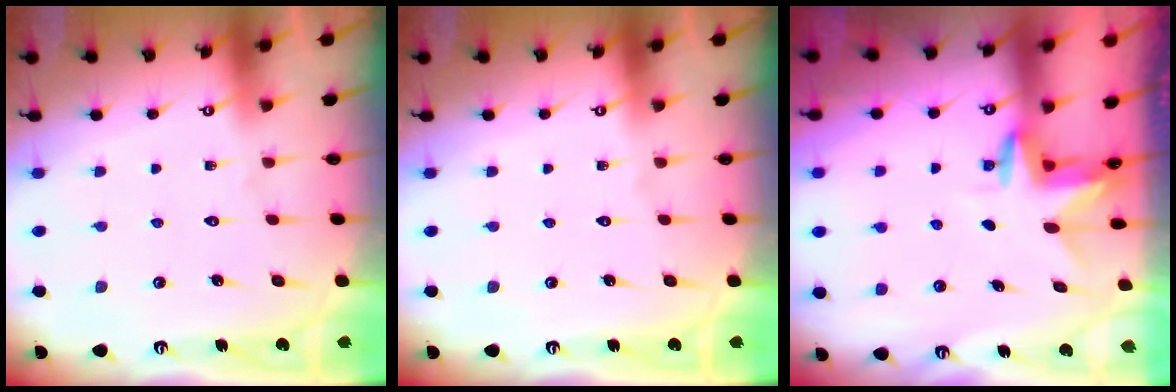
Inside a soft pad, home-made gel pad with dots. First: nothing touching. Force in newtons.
{"total": 0.0}
{"total": 3.2, "press": 3.2, "slide": 0.3}